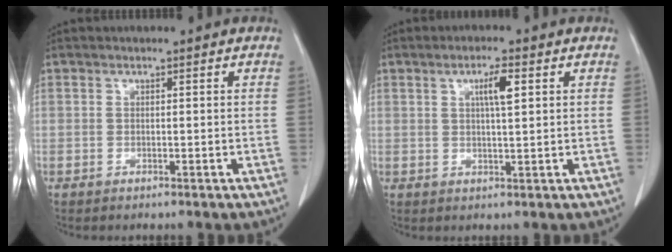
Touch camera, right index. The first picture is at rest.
{"total": 3.8, "force": [1.3, 0.3, 3.6], "torque": [-0.060, 0.000, 0.022]}